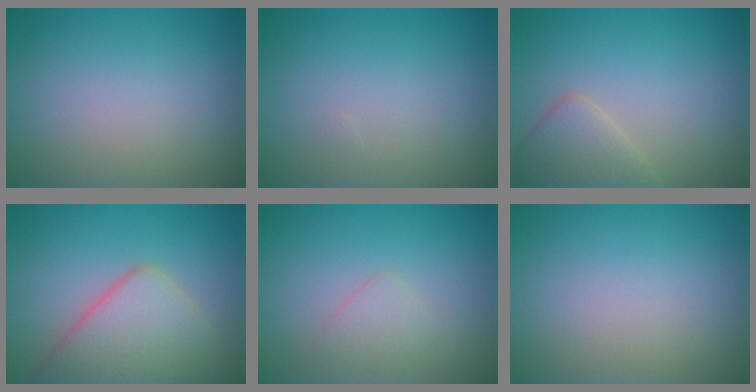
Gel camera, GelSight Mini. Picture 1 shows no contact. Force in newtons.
{"total": 0.0}
{"total": 2.7, "press": 2.7, "slide": 0.1}
{"total": 6.5, "press": 6.5, "slide": 0.1}
{"total": 1.3, "press": 1.3, "slide": 0.1}
{"total": 0.0}